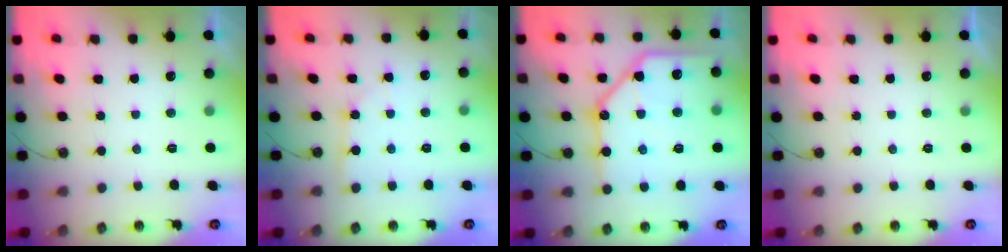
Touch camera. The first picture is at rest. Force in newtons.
{"total": 2.2, "press": 2.2, "slide": 0.2}
{"total": 20.2, "press": 20.0, "slide": 2.5}
{"total": 0.0}